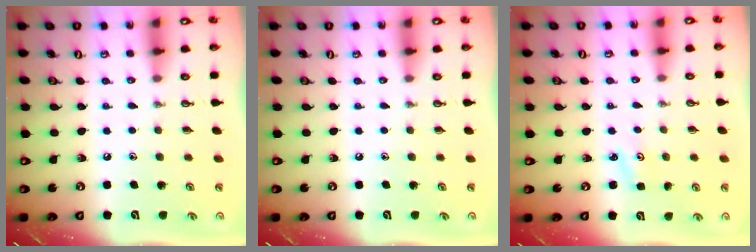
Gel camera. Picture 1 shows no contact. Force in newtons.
{"total": 0.0}
{"total": 2.6, "press": 2.6, "slide": 0.3}